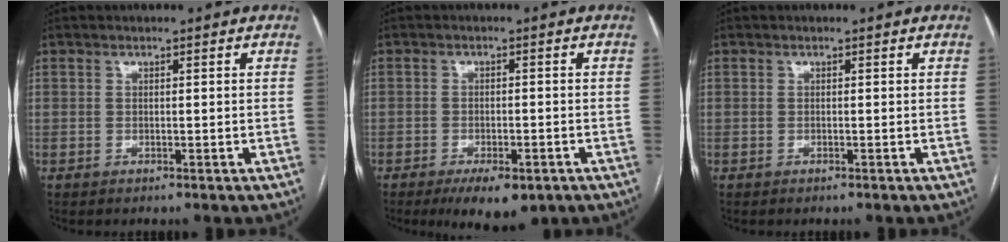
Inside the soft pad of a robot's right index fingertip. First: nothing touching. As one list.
[{"total": 7.0, "force": [-4.4, 2.7, 4.8], "torque": [-0.069, -0.008, -0.061]}, {"total": 0.0}]